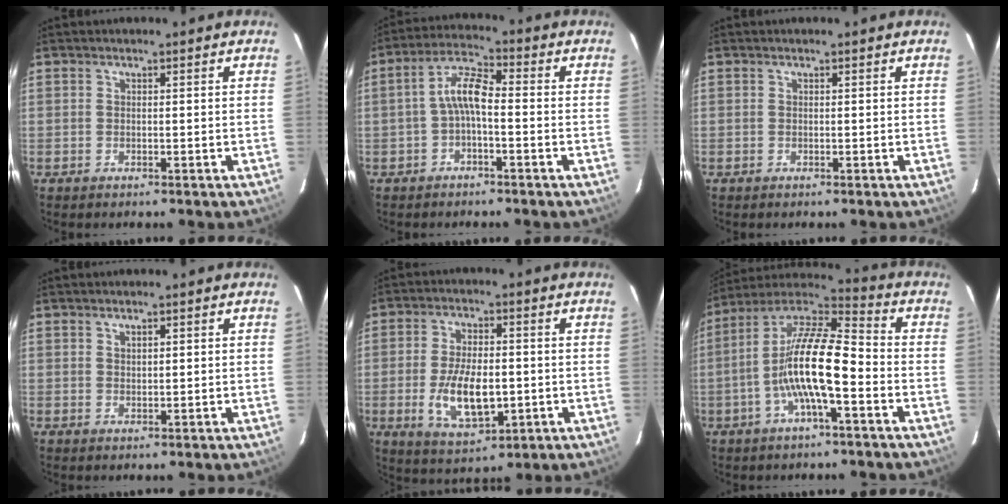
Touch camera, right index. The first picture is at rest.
{"total": 5.7, "force": [-1.5, 1.7, 5.2], "torque": [-0.113, 0.020, -0.031]}
{"total": 0.0}
{"total": 1.4, "force": [0.7, 0.7, 0.9], "torque": [-0.014, 0.003, 0.014]}
{"total": 11.3, "force": [-2.1, 5.2, 9.7], "torque": [-0.193, -0.012, -0.028]}
{"total": 14.7, "force": [-3.9, 3.3, 13.8], "torque": [-0.262, 0.004, -0.083]}